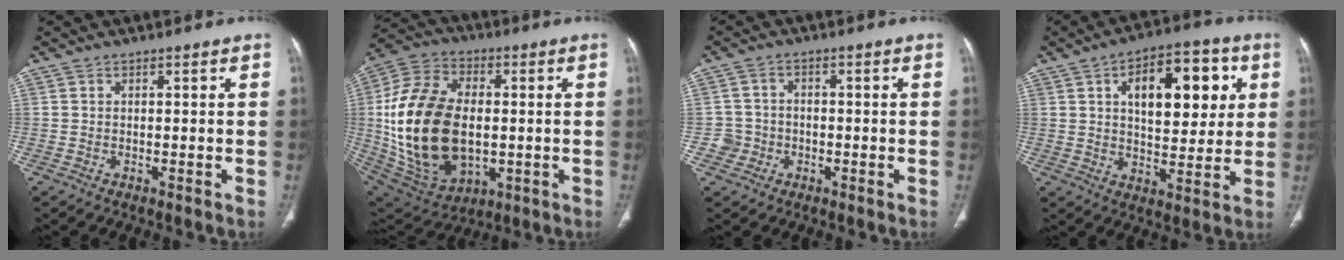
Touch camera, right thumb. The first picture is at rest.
{"total": 25.8, "force": [-0.7, 16.4, 19.9], "torque": [-0.386, 0.000, 0.008]}
{"total": 3.8, "force": [-1.2, 3.6, 0.1], "torque": [0.019, 0.015, -0.027]}
{"total": 16.7, "force": [5.0, 8.6, 13.4], "torque": [-0.149, 0.000, 0.076]}